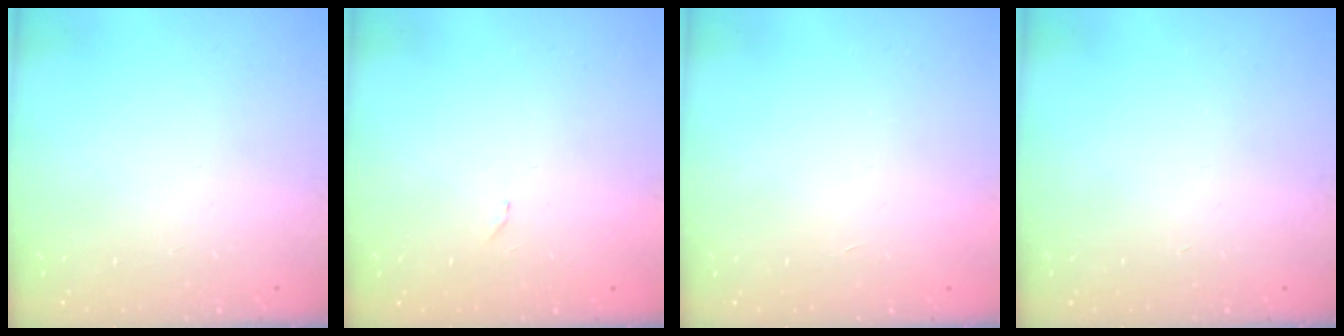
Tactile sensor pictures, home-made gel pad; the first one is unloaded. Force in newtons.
{"total": 5.0, "press": 5.0, "slide": 0.3}
{"total": 1.6, "press": 1.6, "slide": 0.1}
{"total": 0.0}